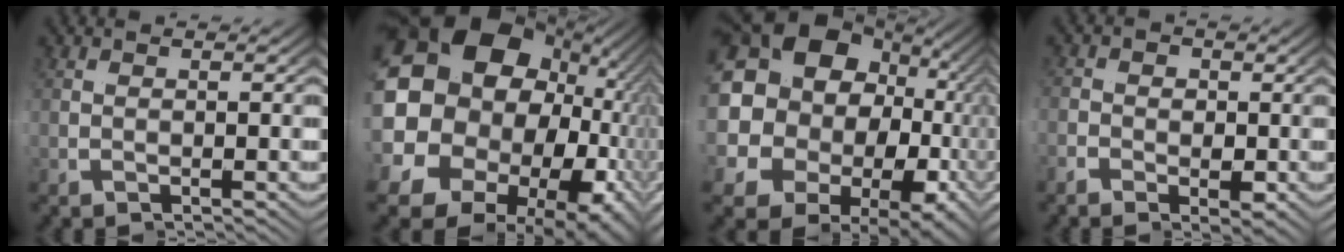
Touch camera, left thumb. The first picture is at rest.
{"total": 22.8, "force": [2.6, 15.3, 16.7], "torque": [-0.309, -0.007, 0.031]}
{"total": 20.1, "force": [3.2, 14.5, 13.6], "torque": [-0.262, 0.005, 0.030]}
{"total": 1.0, "force": [0.5, 0.9, 0.2], "torque": [-0.003, 0.014, -0.009]}